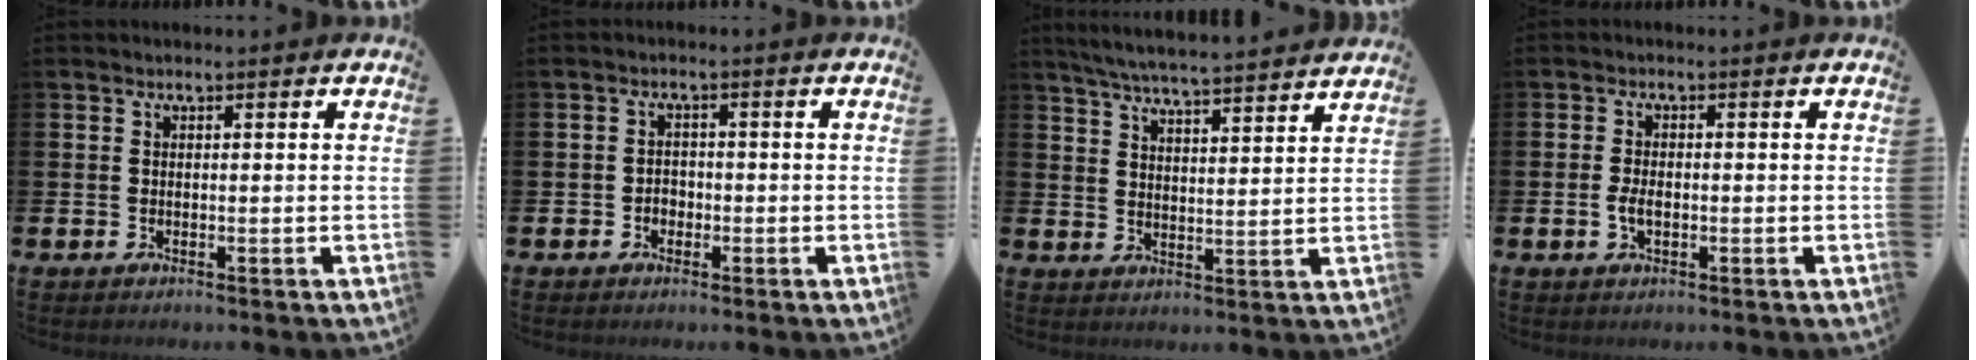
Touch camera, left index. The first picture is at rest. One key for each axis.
{"total": 1.7, "fx": -0.7, "fy": 1.5, "fz": 0.5, "tx": -0.010, "ty": 0.004, "tz": -0.017}
{"total": 5.8, "fx": 5.7, "fy": -0.3, "fz": 1.3, "tx": -0.047, "ty": -0.039, "tz": 0.100}
{"total": 2.3, "fx": -0.4, "fy": 1.3, "fz": 1.9, "tx": -0.034, "ty": 0.003, "tz": -0.009}